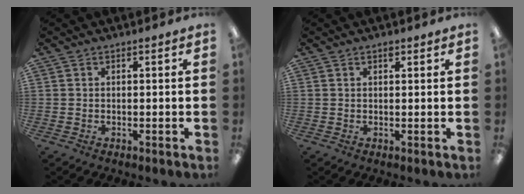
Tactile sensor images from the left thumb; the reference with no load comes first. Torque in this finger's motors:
{"motor_torque": [-0.01, 0.00, 0.00, 0.00, 0.00]}